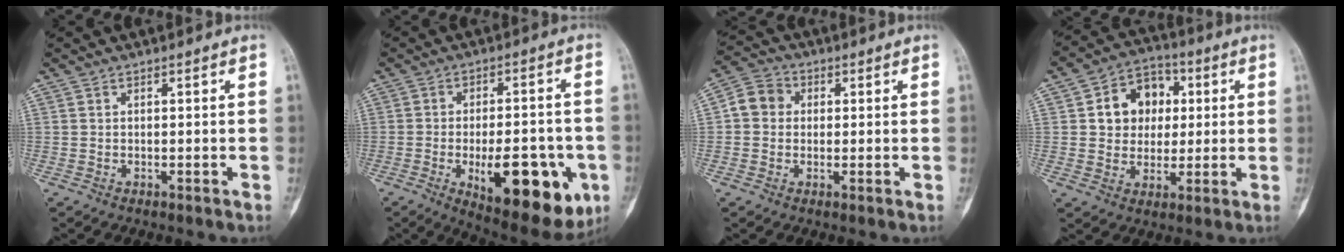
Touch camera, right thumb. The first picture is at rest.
{"total": 19.7, "force": [-6.5, 8.2, 16.6], "torque": [-0.186, 0.007, -0.076]}
{"total": 5.9, "force": [0.5, 5.3, 2.6], "torque": [-0.032, 0.015, -0.003]}
{"total": 11.4, "force": [2.2, 9.4, 6.1], "torque": [-0.048, 0.008, 0.031]}